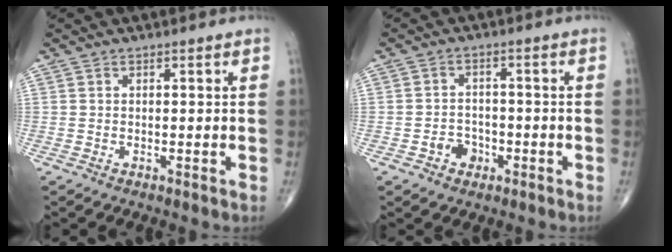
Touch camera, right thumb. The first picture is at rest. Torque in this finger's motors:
{"motor_torque": [0.64, 0.46, 0.06, -0.32, 0.00]}